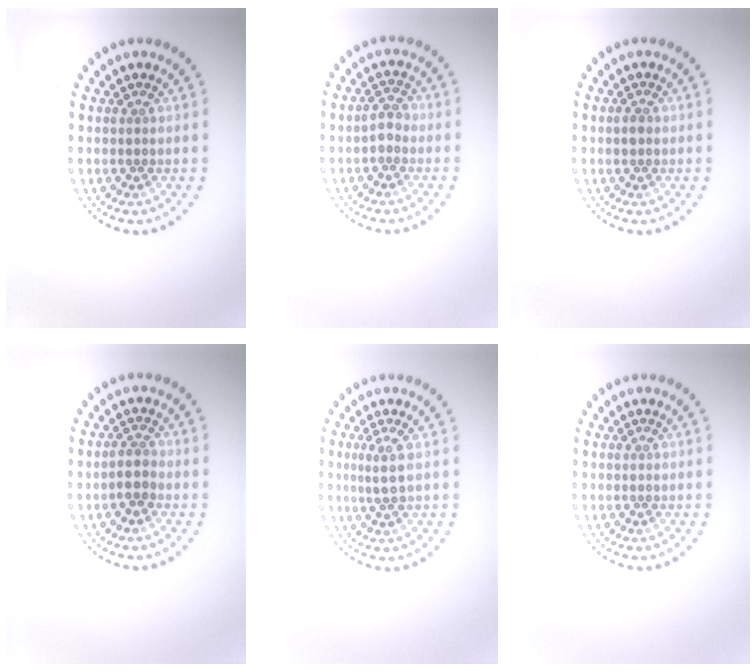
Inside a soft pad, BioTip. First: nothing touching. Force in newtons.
{"total": 1.5, "press": 1.4, "slide": 0.5}
{"total": 0.9, "press": 0.8, "slide": 0.2}
{"total": 1.9, "press": 1.7, "slide": 0.9}
{"total": 1.5, "press": 1.2, "slide": 0.9}
{"total": 0.0}